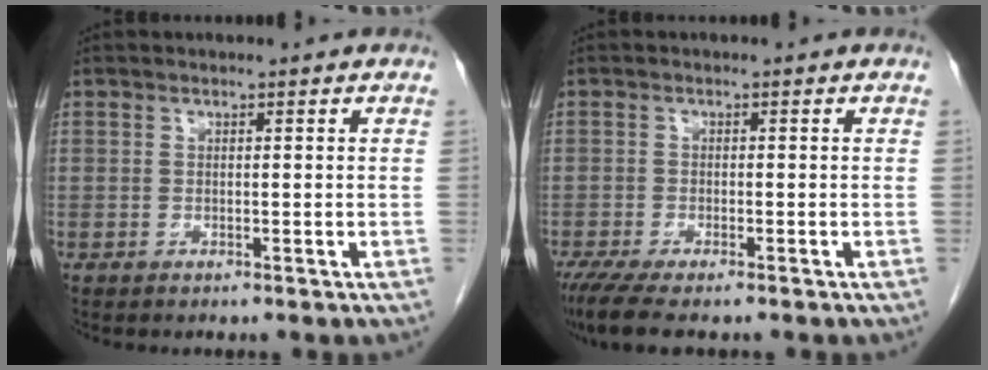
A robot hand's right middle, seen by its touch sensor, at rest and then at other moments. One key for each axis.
{"total": 6.7, "fx": -5.1, "fy": 1.3, "fz": 4.1, "tx": -0.066, "ty": -0.016, "tz": -0.086}